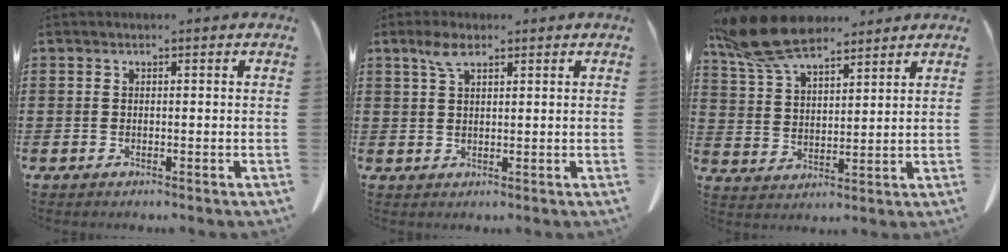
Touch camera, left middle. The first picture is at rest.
{"total": 3.3, "force": [1.9, 1.1, 2.4], "torque": [-0.053, 0.004, 0.035]}
{"total": 11.1, "force": [8.9, 3.3, 5.7], "torque": [-0.144, -0.021, 0.167]}